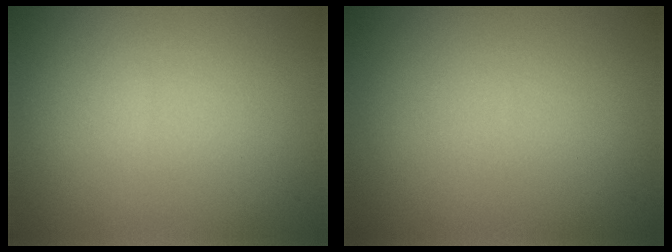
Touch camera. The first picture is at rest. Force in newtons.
{"total": 0.0}